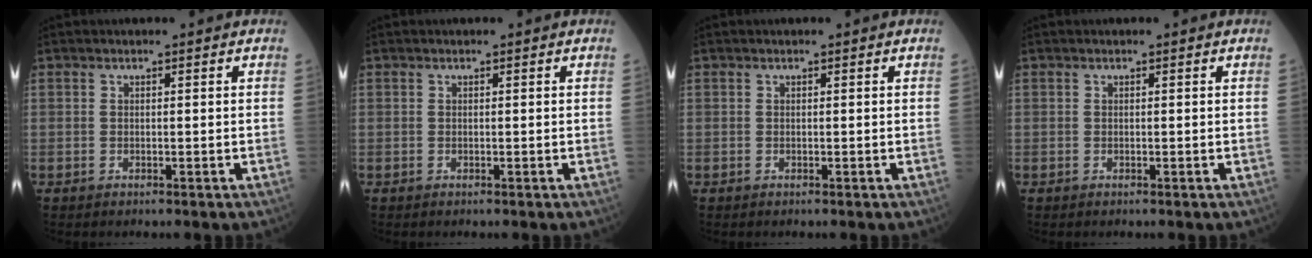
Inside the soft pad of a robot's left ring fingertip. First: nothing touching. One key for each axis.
{"total": 0.0}
{"total": 0.0}
{"total": 0.0}